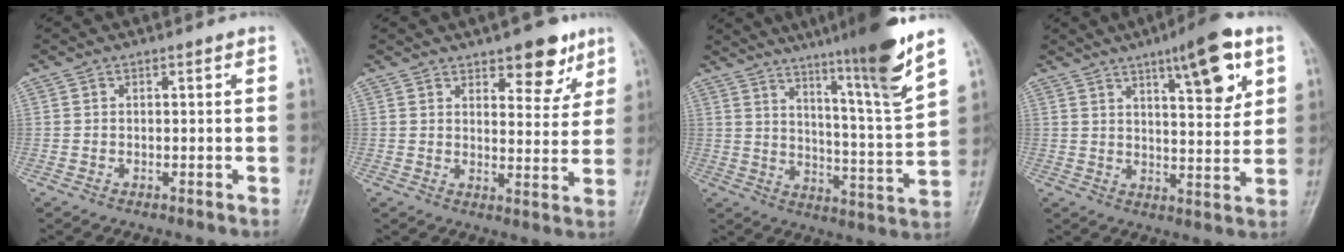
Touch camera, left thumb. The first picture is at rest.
{"total": 8.6, "force": [5.6, 3.9, 5.2], "torque": [-0.037, -0.032, 0.076]}
{"total": 17.8, "force": [12.3, 0.2, 12.9], "torque": [-0.181, -0.069, 0.188]}
{"total": 12.5, "force": [6.3, 3.4, 10.2], "torque": [-0.128, -0.030, 0.090]}